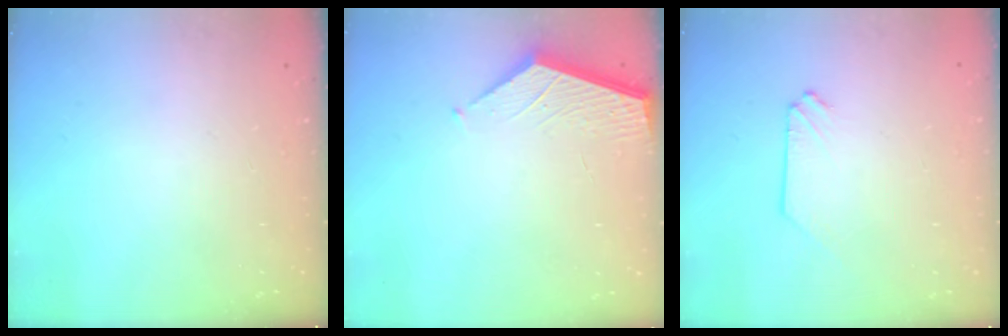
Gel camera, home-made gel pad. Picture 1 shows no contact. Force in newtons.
{"total": 2.2, "press": 2.2, "slide": 0.2}
{"total": 0.0}